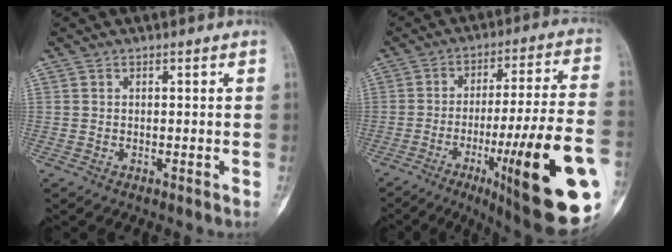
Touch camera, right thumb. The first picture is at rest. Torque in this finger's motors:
{"motor_torque": [2.78, 2.23, 1.69, -1.08, 0.54]}